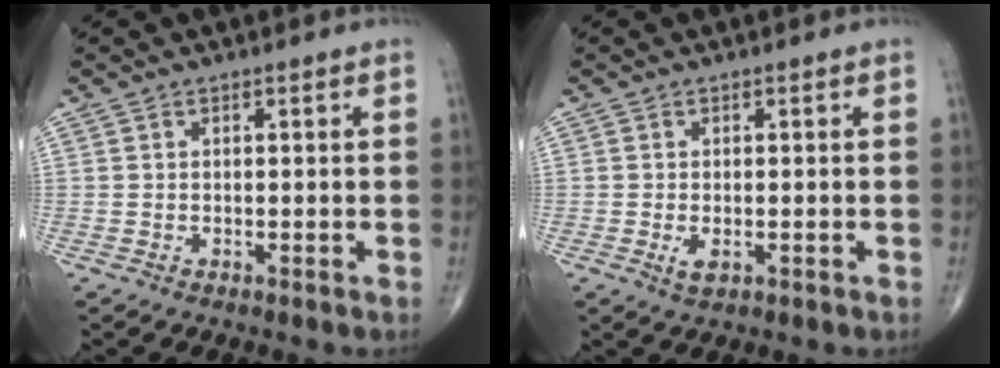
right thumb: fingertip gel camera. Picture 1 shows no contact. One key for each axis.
{"total": 2.0, "fx": -0.6, "fy": 1.0, "fz": 1.6, "tx": -0.032, "ty": -0.006, "tz": -0.010}